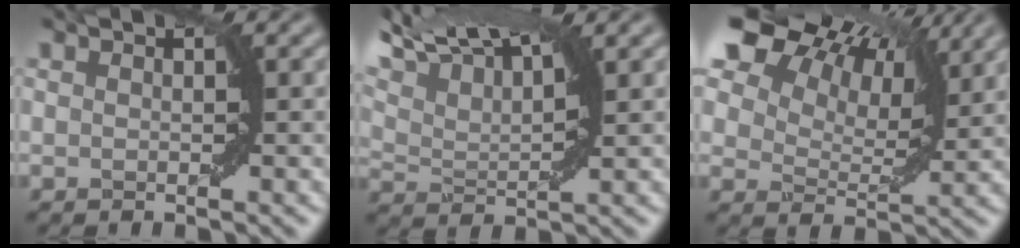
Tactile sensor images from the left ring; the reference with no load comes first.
{"total": 9.7, "force": [7.7, 2.3, 5.4], "torque": [-0.110, 0.031, 0.110]}
{"total": 12.9, "force": [8.1, 6.8, 7.4], "torque": [-0.148, 0.033, 0.120]}